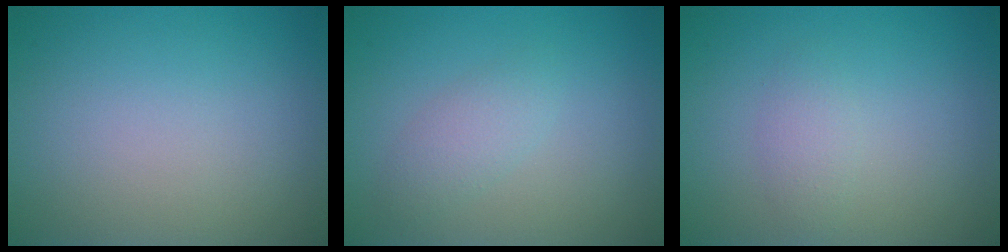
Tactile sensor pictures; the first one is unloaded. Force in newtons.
{"total": 1.9, "press": 1.9, "slide": 0.1}
{"total": 1.4, "press": 1.4, "slide": 0.1}